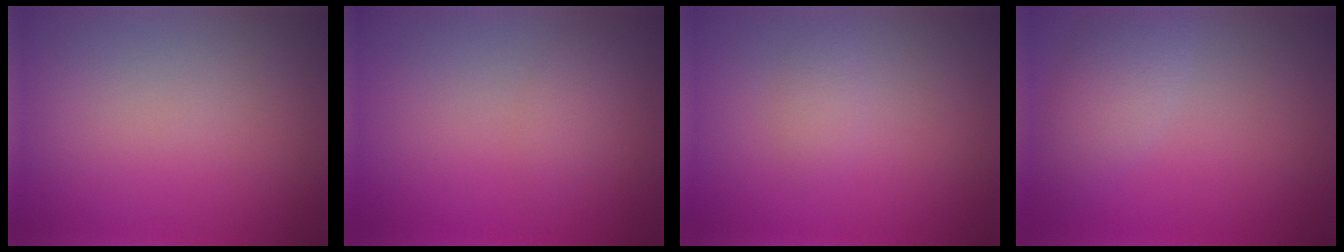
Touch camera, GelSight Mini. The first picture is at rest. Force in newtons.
{"total": 1.2, "press": 1.2, "slide": 0.1}
{"total": 1.2, "press": 1.2, "slide": 0.1}
{"total": 3.3, "press": 3.3, "slide": 0.2}